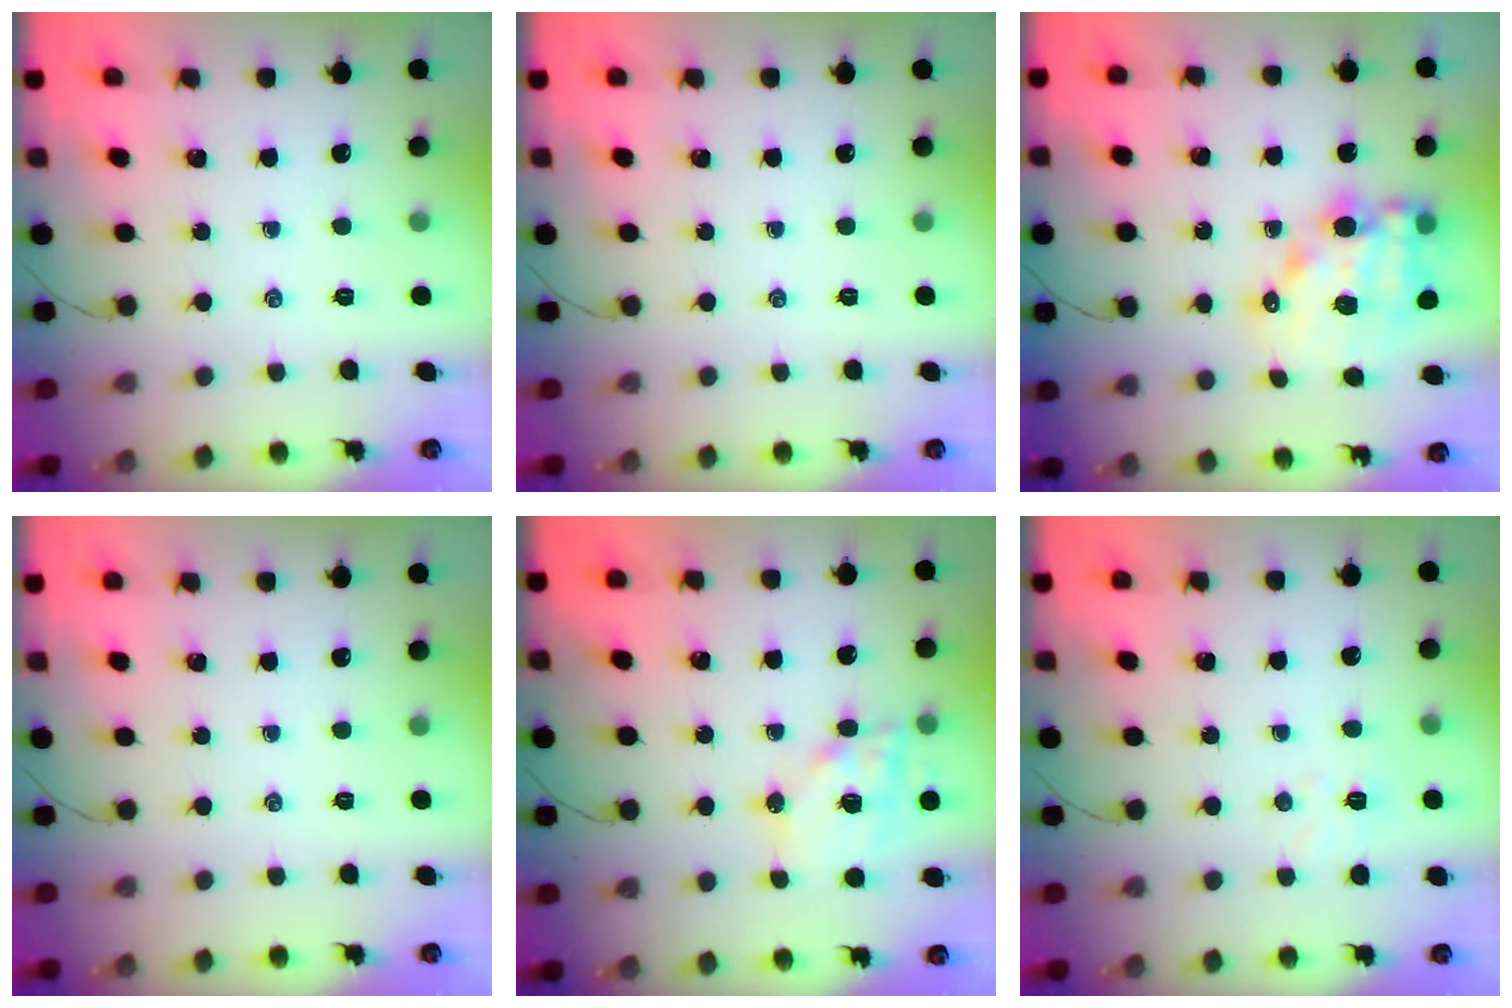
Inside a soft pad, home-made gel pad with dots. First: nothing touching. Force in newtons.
{"total": 0.0}
{"total": 14.4, "press": 14.0, "slide": 3.3}
{"total": 0.0}
{"total": 14.5, "press": 14.2, "slide": 2.9}
{"total": 4.1, "press": 4.0, "slide": 0.9}